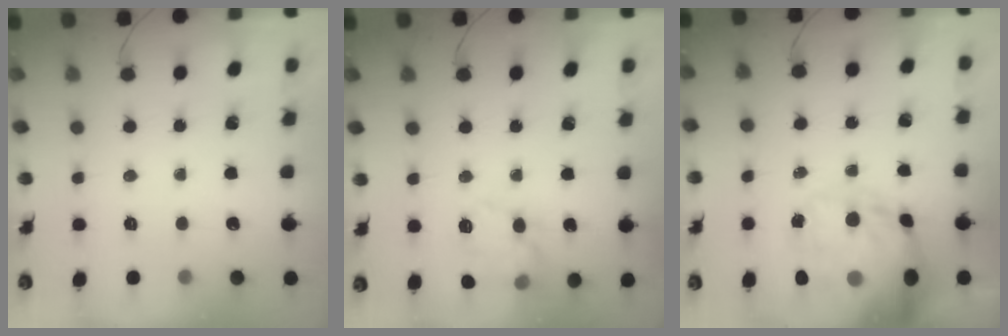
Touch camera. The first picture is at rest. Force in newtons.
{"total": 13.4, "press": 13.4, "slide": 0.4}
{"total": 21.9, "press": 21.1, "slide": 5.9}